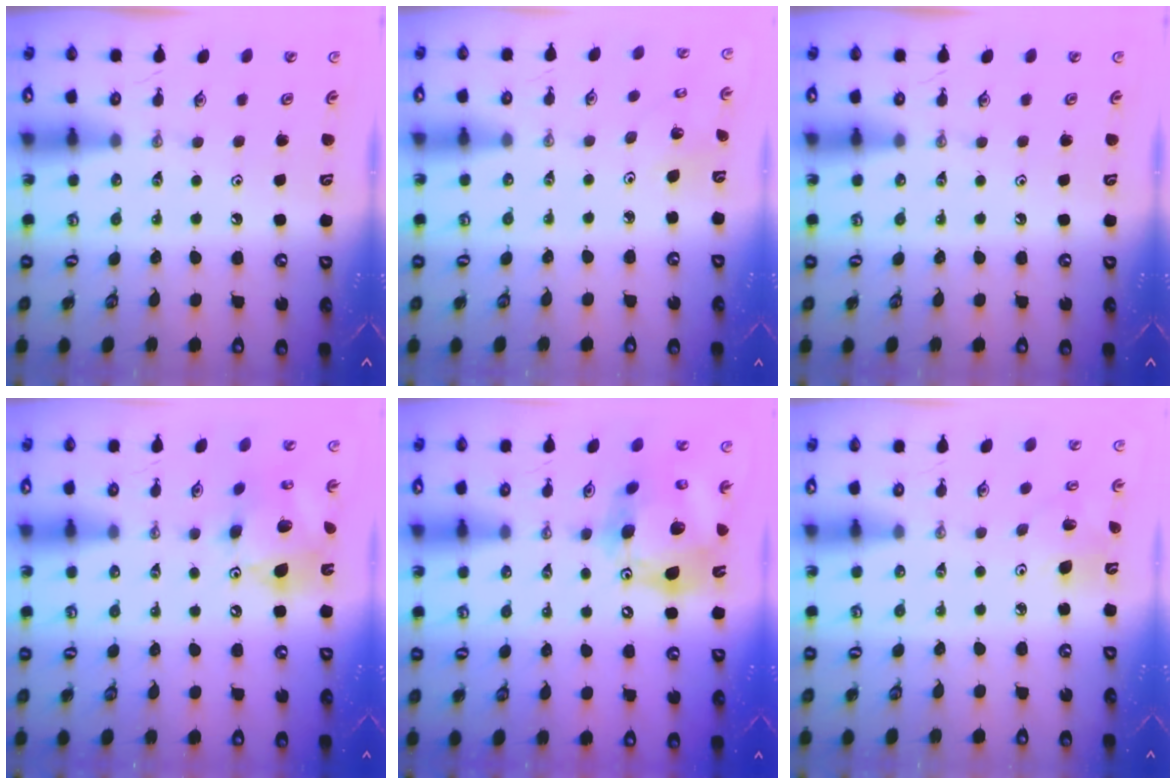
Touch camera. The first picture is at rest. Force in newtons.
{"total": 2.2, "press": 2.2, "slide": 0.2}
{"total": 0.0}
{"total": 13.4, "press": 13.4, "slide": 0.6}
{"total": 19.0, "press": 18.9, "slide": 2.5}
{"total": 5.7, "press": 5.5, "slide": 1.5}